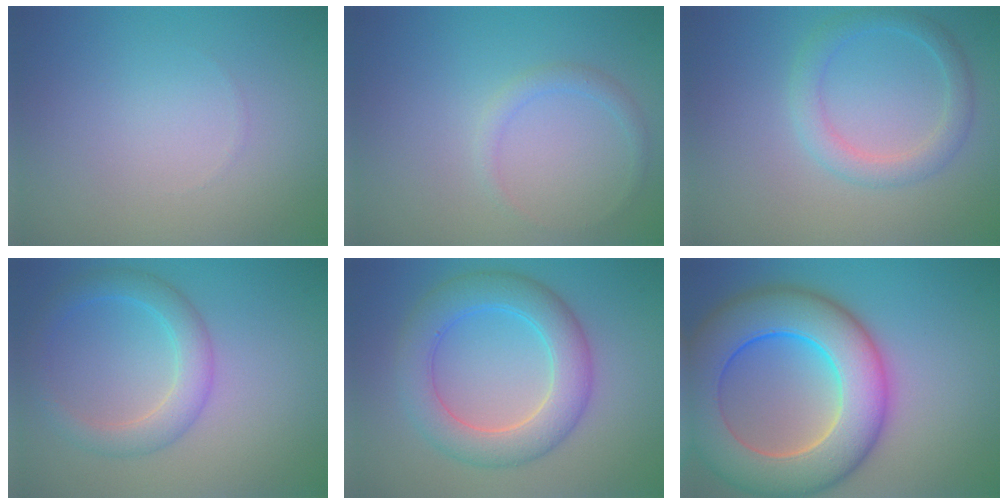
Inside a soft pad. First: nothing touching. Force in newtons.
{"total": 1.2, "press": 1.2, "slide": 0.2}
{"total": 2.7, "press": 2.7, "slide": 0.1}
{"total": 3.5, "press": 3.5, "slide": 0.1}
{"total": 6.1, "press": 6.0, "slide": 0.2}
{"total": 11.9, "press": 11.9, "slide": 0.5}